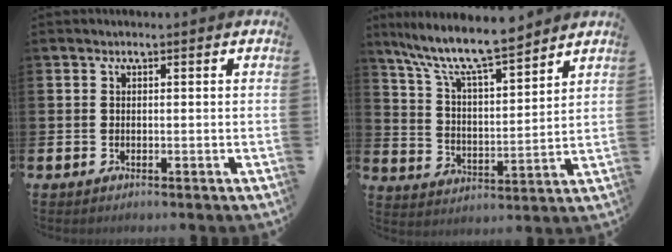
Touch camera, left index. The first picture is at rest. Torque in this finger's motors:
{"motor_torque": [0.49, -0.81, 1.06, 0.21]}